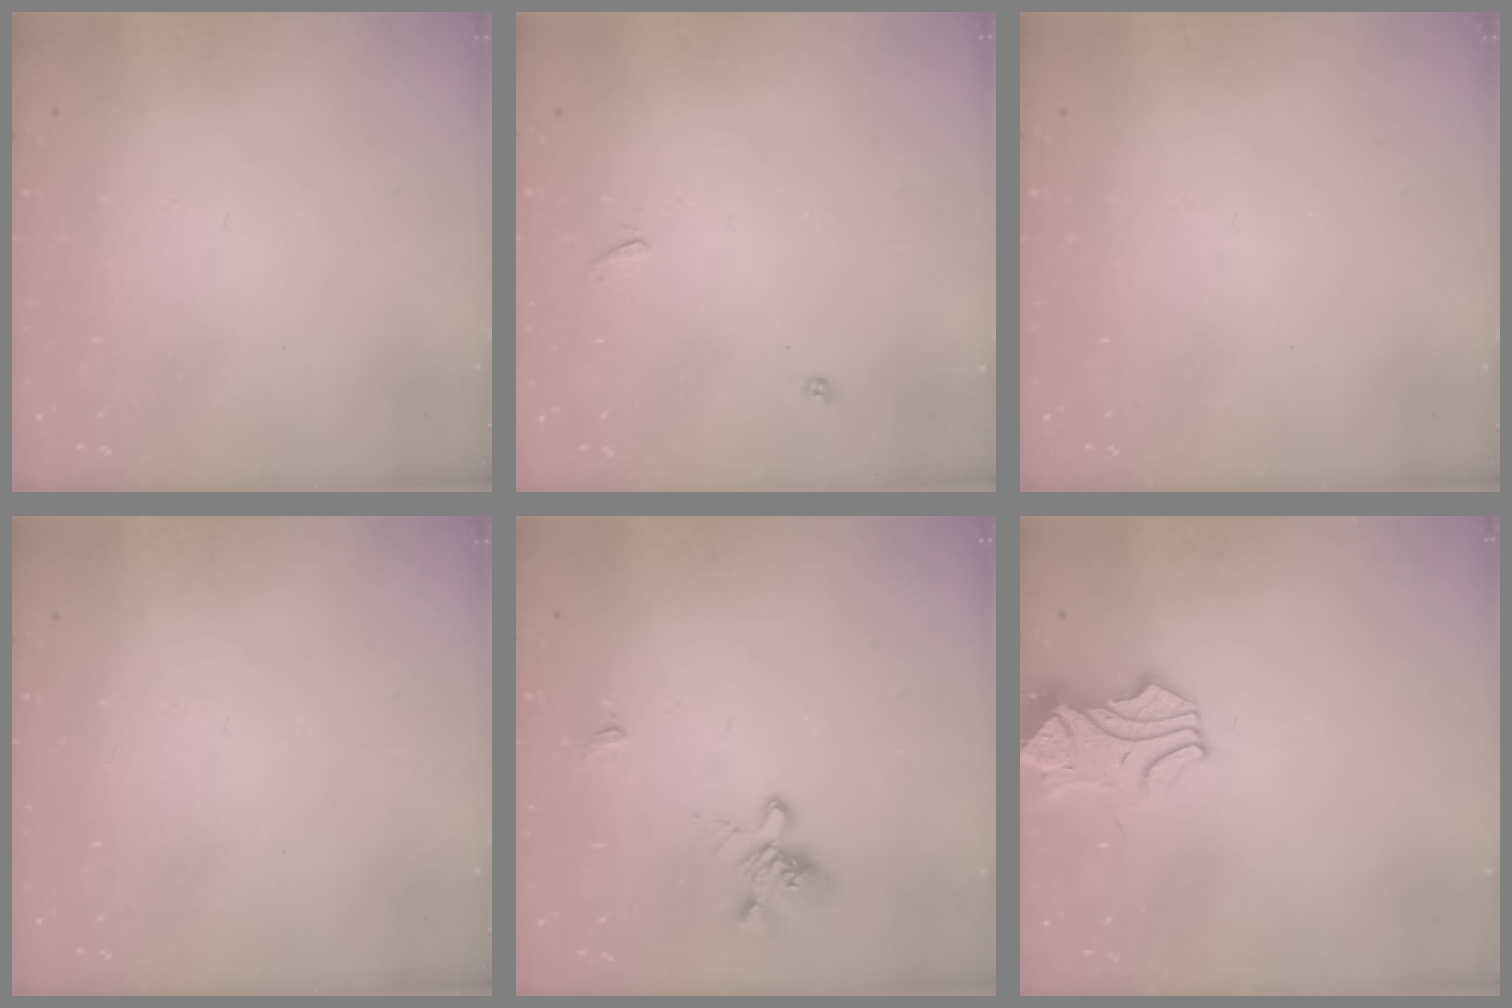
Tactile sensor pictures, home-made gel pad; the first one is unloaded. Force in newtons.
{"total": 1.1, "press": 0.7, "slide": 0.8}
{"total": 0.0}
{"total": 0.0}
{"total": 1.9, "press": 1.5, "slide": 1.1}
{"total": 1.1, "press": 0.6, "slide": 0.9}